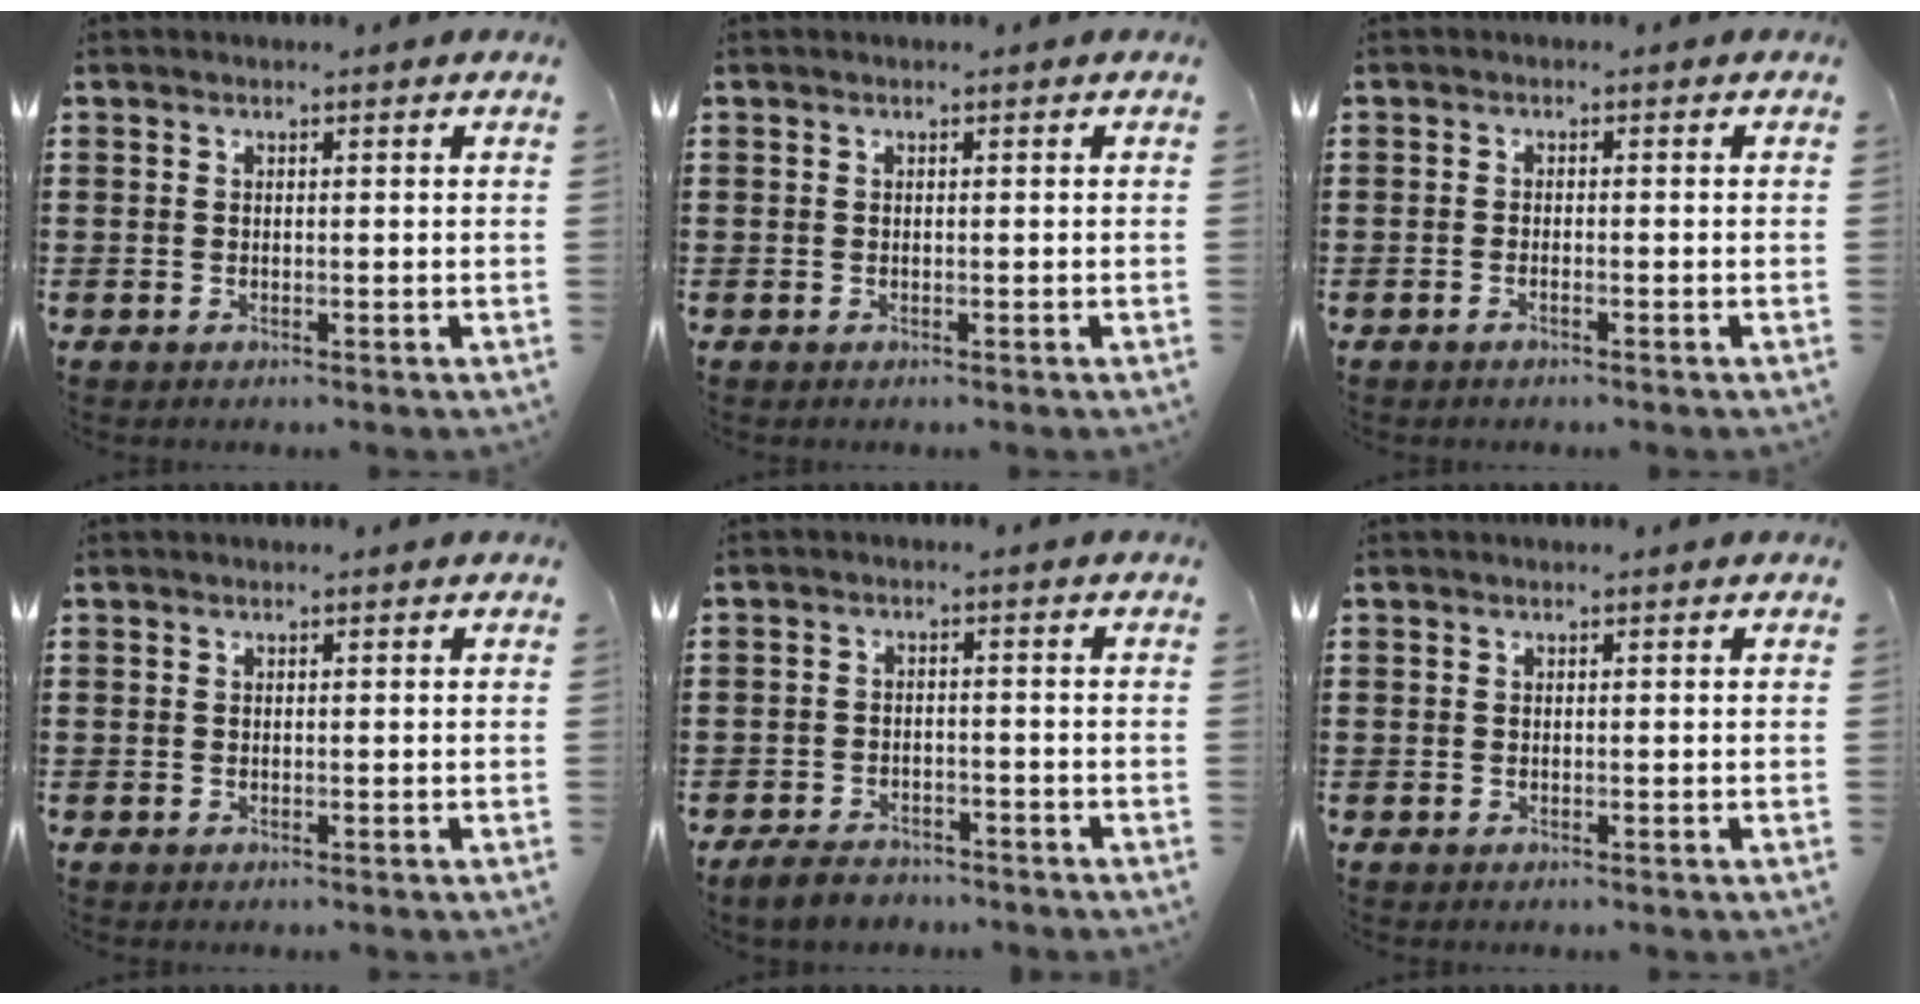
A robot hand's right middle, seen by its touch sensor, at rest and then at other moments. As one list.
[{"total": 0.0}, {"total": 0.9, "force": [-0.6, 0.1, 0.6], "torque": [-0.013, -0.004, -0.011]}, {"total": 0.0}, {"total": 3.2, "force": [-3.0, 0.9, 0.6], "torque": [-0.021, 0.005, -0.065]}, {"total": 0.0}]